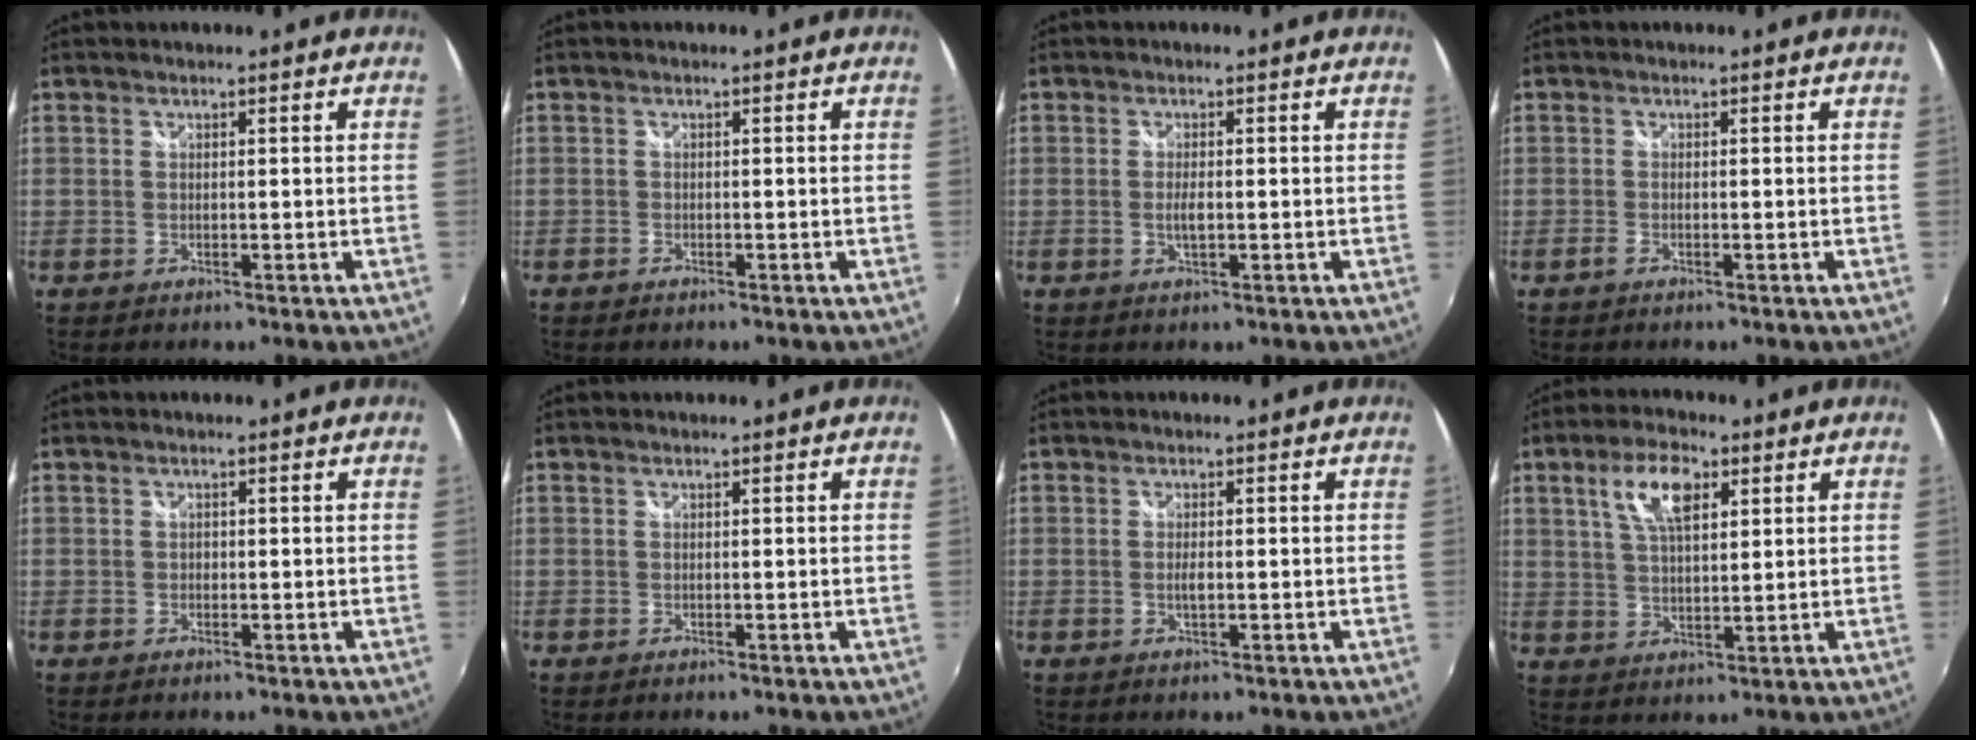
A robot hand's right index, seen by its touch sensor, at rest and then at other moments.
{"total": 0.9, "force": [-0.7, 0.4, 0.1], "torque": [-0.004, 0.001, -0.013]}
{"total": 2.0, "force": [-0.3, 0.7, 1.9], "torque": [-0.036, -0.003, -0.006]}
{"total": 1.1, "force": [-0.7, 0.1, 0.9], "torque": [-0.019, -0.002, -0.015]}
{"total": 0.6, "force": [-0.3, 0.5, 0.1], "torque": [-0.001, -0.001, -0.006]}
{"total": 0.0}
{"total": 1.4, "force": [-0.2, 0.5, 1.3], "torque": [-0.025, -0.001, -0.005]}
{"total": 8.3, "force": [3.6, 3.5, 6.5], "torque": [-0.123, 0.015, 0.066]}